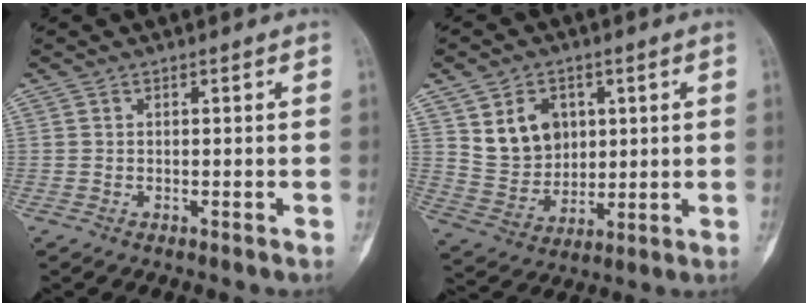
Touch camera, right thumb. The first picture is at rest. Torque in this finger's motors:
{"motor_torque": [0.33, 1.79, 0.14, -0.02, 0.01]}